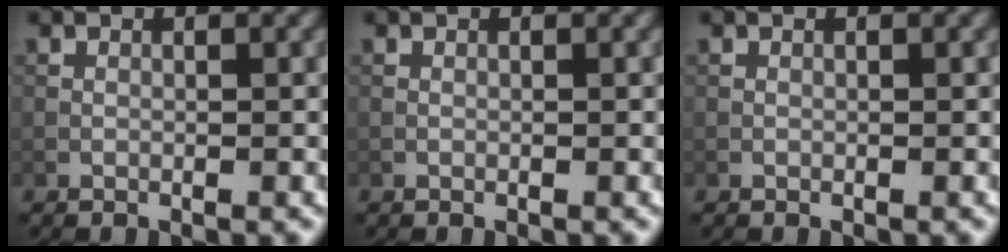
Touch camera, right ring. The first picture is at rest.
{"total": 0.0}
{"total": 0.0}